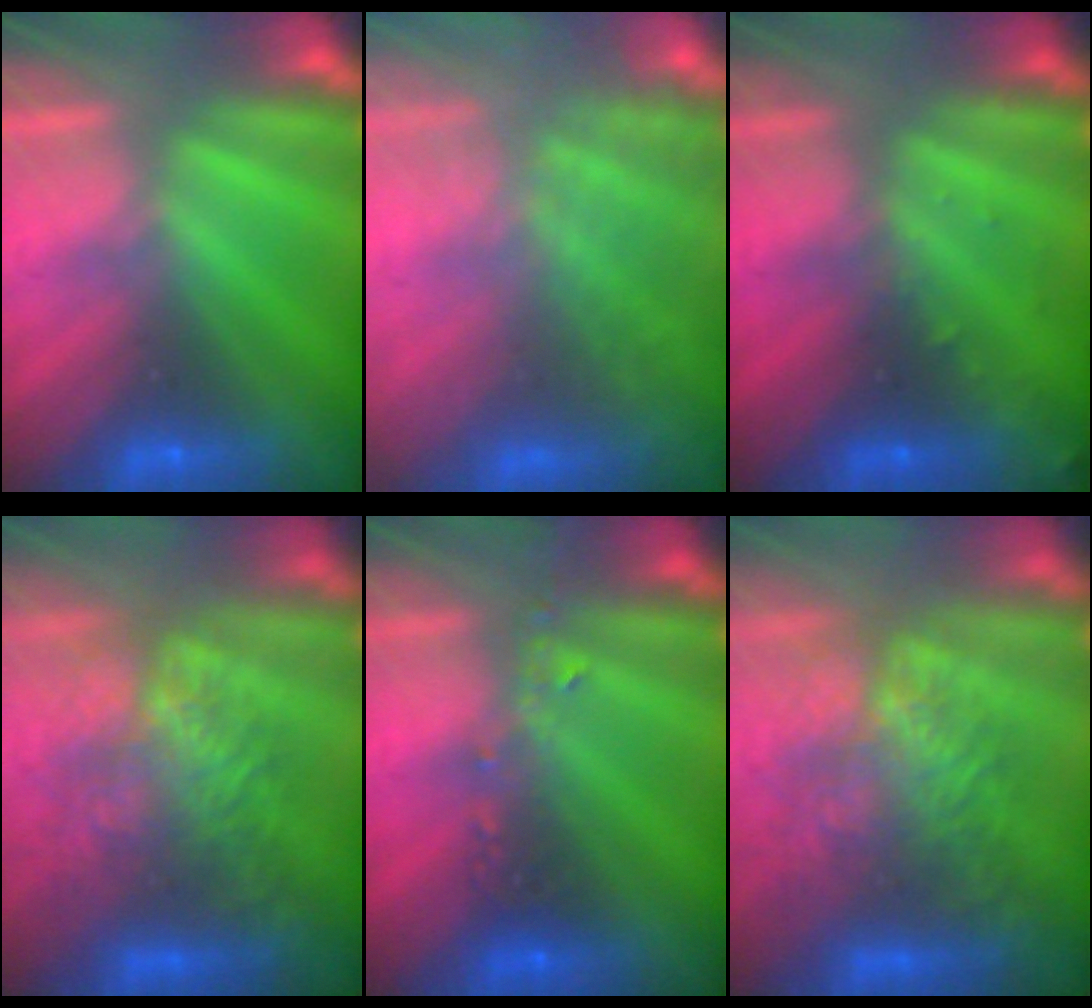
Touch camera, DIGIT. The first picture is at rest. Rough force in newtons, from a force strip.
{"total": 7.5}
{"total": 2.7}
{"total": 7.7}
{"total": 2.4}
{"total": 7.7}